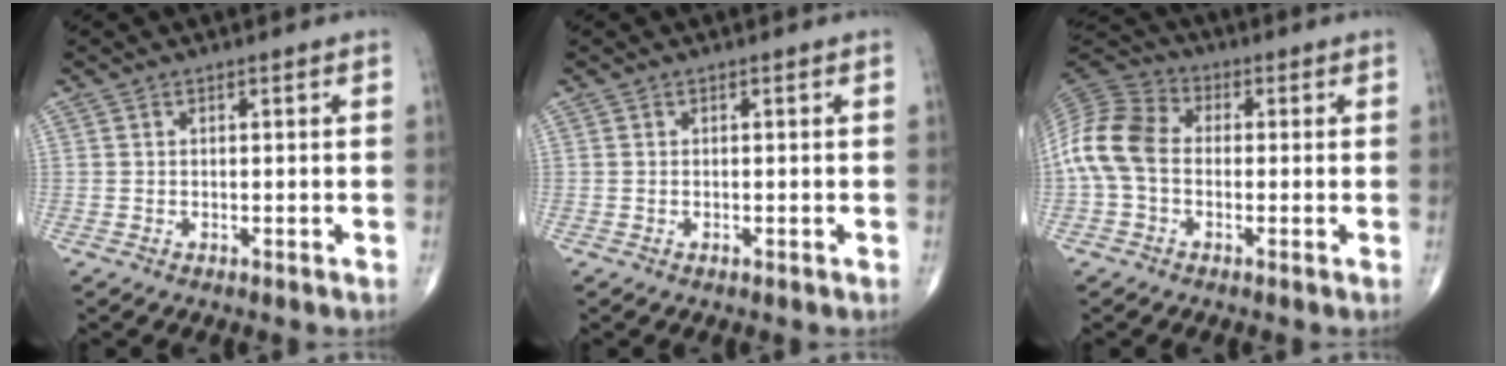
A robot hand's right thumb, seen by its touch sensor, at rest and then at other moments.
{"total": 0.0}
{"total": 11.2, "force": [-0.9, 8.1, 7.7], "torque": [-0.158, 0.031, -0.032]}